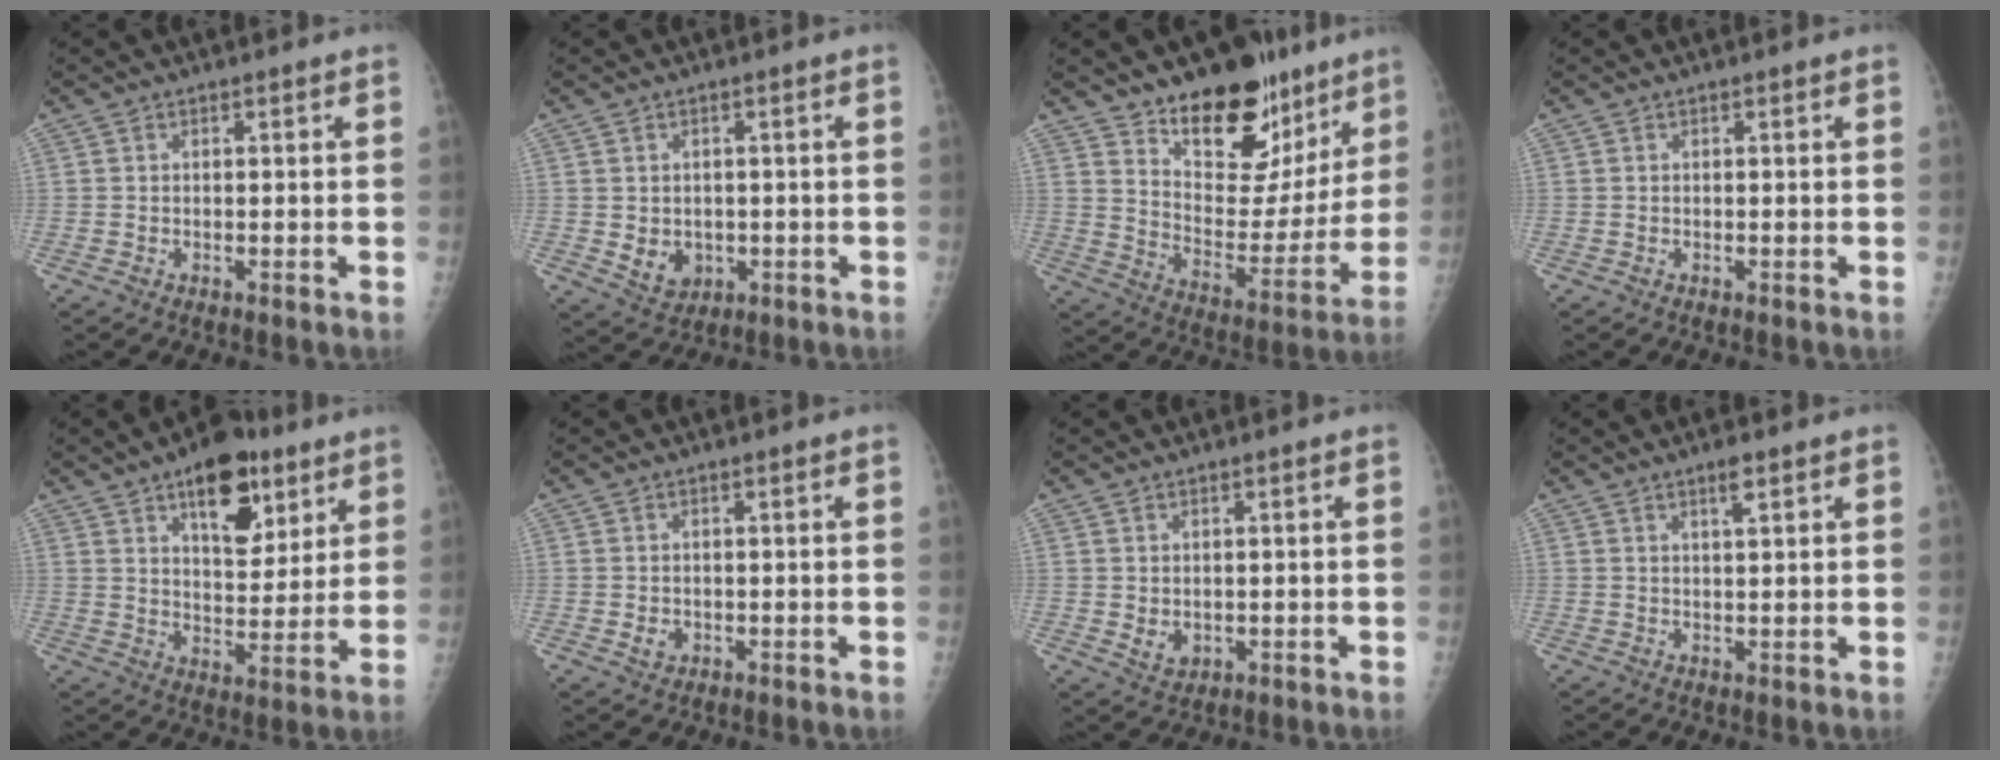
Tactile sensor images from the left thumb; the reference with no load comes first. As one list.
[{"total": 4.8, "force": [-0.5, 4.1, 2.5], "torque": [-0.022, -0.003, 0.007]}, {"total": 21.4, "force": [14.7, 11.1, 11.0], "torque": [-0.103, -0.097, 0.228]}, {"total": 0.0}, {"total": 14.5, "force": [8.1, 7.3, 9.6], "torque": [-0.098, -0.037, 0.121]}, {"total": 1.8, "force": [-0.2, 1.5, 0.9], "torque": [-0.008, 0.000, 0.003]}, {"total": 2.8, "force": [0.1, 2.2, 1.7], "torque": [-0.020, -0.006, 0.011]}, {"total": 2.7, "force": [1.7, 0.6, 2.0], "torque": [-0.029, -0.009, 0.027]}]